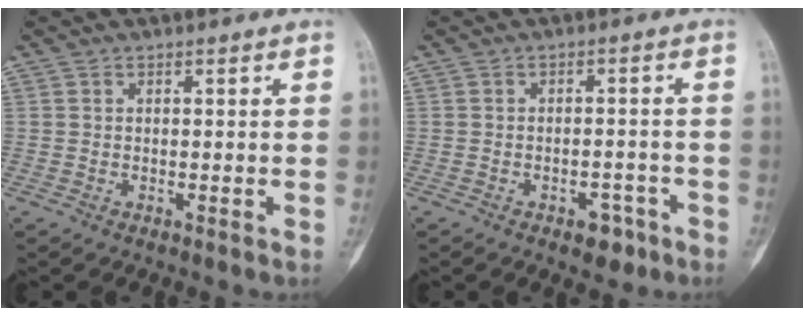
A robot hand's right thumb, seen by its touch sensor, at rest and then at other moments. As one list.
[{"total": 4.4, "force": [-2.6, 2.5, 2.5], "torque": [-0.016, 0.020, -0.030]}]